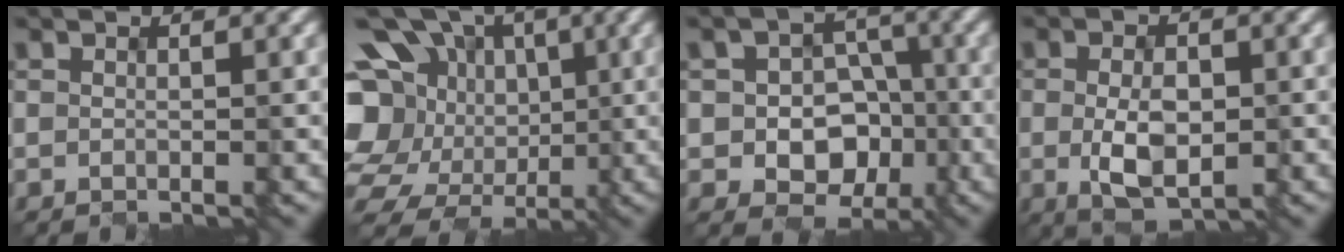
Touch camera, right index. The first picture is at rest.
{"total": 16.7, "force": [1.0, 14.6, 8.1], "torque": [-0.208, 0.023, 0.020]}
{"total": 7.0, "force": [-1.9, 5.5, 3.9], "torque": [-0.038, -0.010, -0.029]}
{"total": 4.7, "force": [-1.0, 2.5, 3.8], "torque": [-0.076, -0.004, -0.010]}